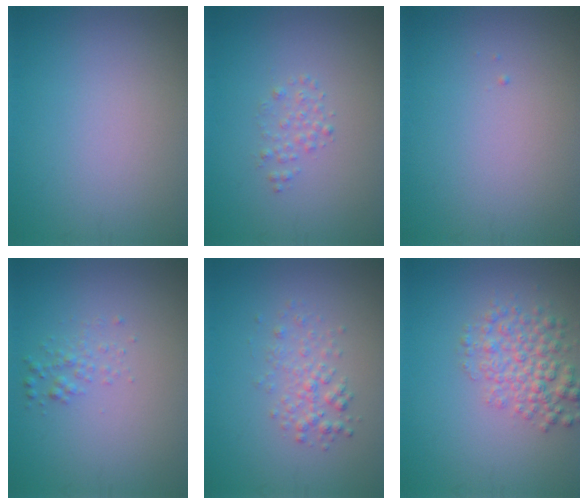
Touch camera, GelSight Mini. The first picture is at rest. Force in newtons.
{"total": 1.1, "press": 1.1, "slide": 0.1}
{"total": 0.0}
{"total": 1.2, "press": 1.2, "slide": 0.0}
{"total": 2.0, "press": 2.0, "slide": 0.1}
{"total": 4.0, "press": 4.0, "slide": 0.2}